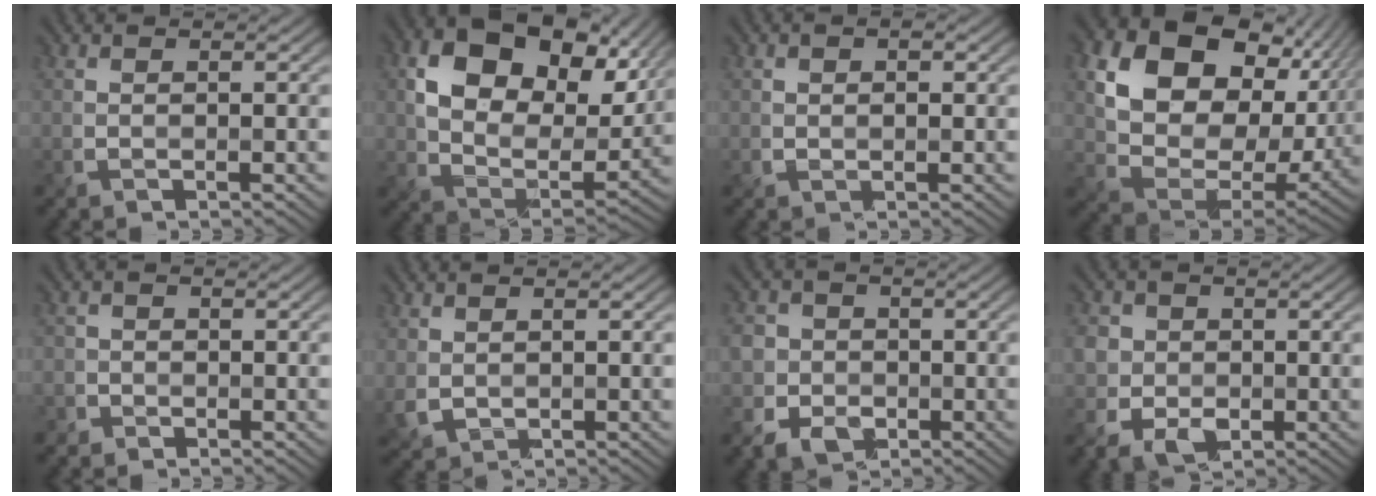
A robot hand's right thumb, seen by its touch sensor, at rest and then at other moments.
{"total": 14.4, "force": [6.2, 9.3, 9.1], "torque": [-0.170, -0.007, 0.111]}
{"total": 1.5, "force": [0.5, 0.9, 1.0], "torque": [-0.014, -0.001, 0.010]}
{"total": 18.1, "force": [5.8, 12.9, 11.3], "torque": [-0.237, 0.001, 0.140]}
{"total": 2.1, "force": [-1.1, 1.7, -0.4], "torque": [0.021, 0.004, -0.034]}
{"total": 1.5, "force": [0.6, 1.2, 0.7], "torque": [-0.024, -0.006, 0.014]}
{"total": 7.1, "force": [-2.1, 6.5, 1.8], "torque": [-0.051, -0.009, -0.072]}
{"total": 5.6, "force": [-0.8, 5.1, 2.3], "torque": [-0.053, -0.002, -0.039]}